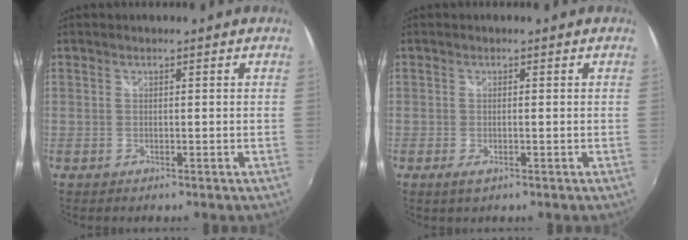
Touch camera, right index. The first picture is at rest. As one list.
[{"total": 1.9, "force": [-0.5, 0.3, 1.8], "torque": [-0.032, -0.006, -0.007]}]